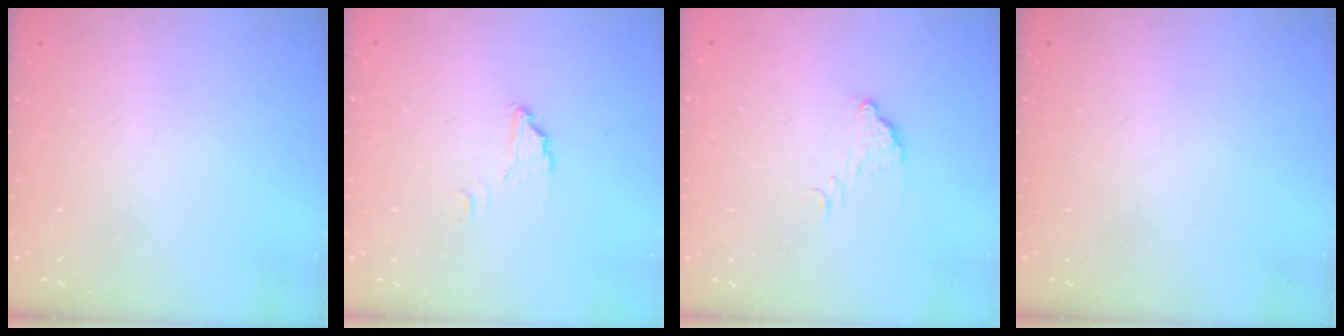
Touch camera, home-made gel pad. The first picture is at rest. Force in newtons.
{"total": 4.7, "press": 4.7, "slide": 0.3}
{"total": 5.7, "press": 5.7, "slide": 0.3}
{"total": 0.0}